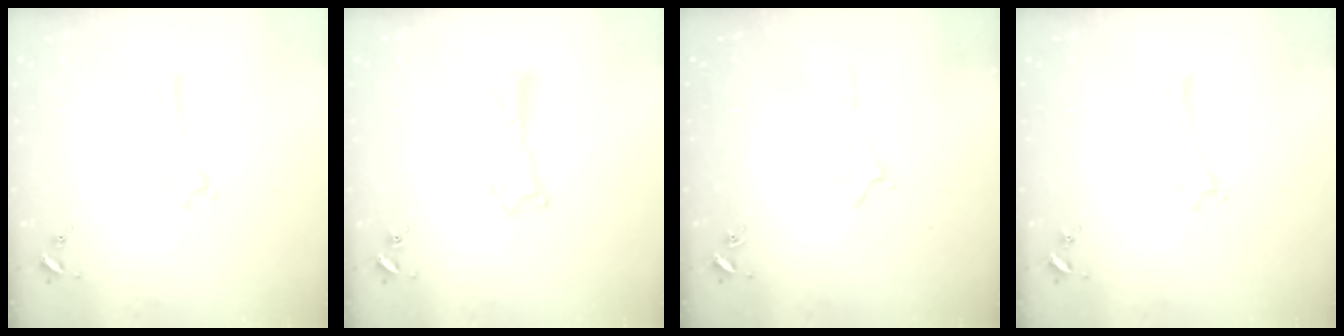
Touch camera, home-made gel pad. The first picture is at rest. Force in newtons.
{"total": 2.2, "press": 2.2, "slide": 0.2}
{"total": 1.6, "press": 1.6, "slide": 0.2}
{"total": 0.0}